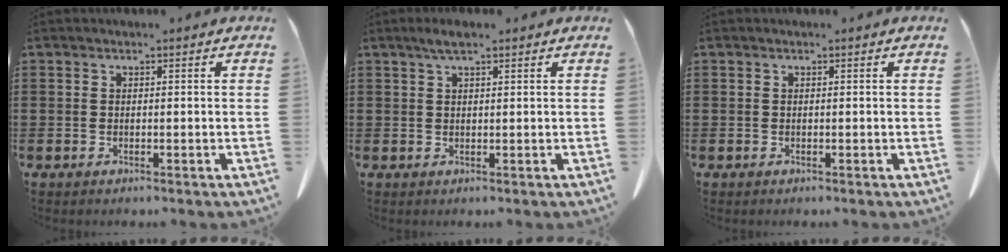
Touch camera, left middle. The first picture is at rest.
{"total": 2.2, "force": [1.3, 0.5, 1.7], "torque": [-0.035, 0.005, 0.023]}
{"total": 0.0}